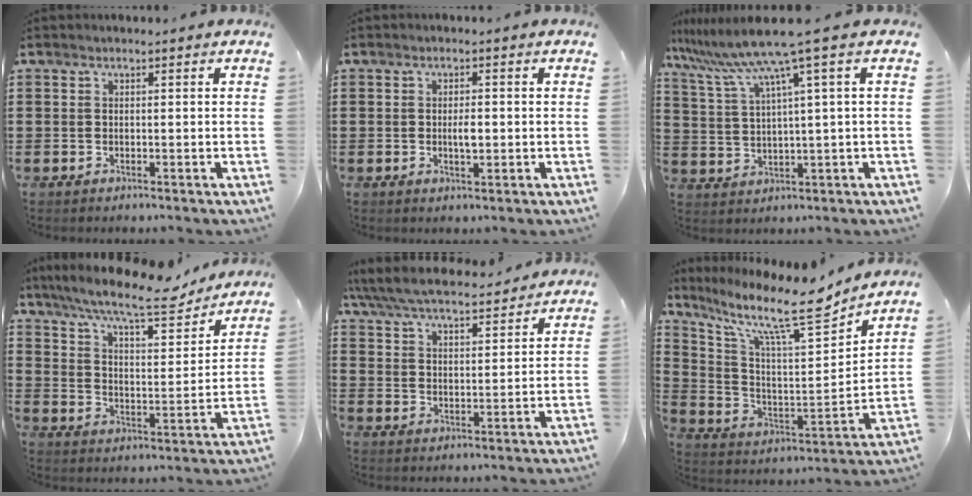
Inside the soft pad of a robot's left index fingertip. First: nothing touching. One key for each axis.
{"total": 2.5, "fx": -0.1, "fy": 0.8, "fz": 2.4, "tx": -0.046, "ty": 0.000, "tz": -0.002}
{"total": 8.7, "fx": 5.4, "fy": -0.7, "fz": 6.8, "tx": -0.167, "ty": -0.035, "tz": 0.083}
{"total": 11.3, "fx": 9.7, "fy": 1.2, "fz": 5.7, "tx": -0.129, "ty": -0.054, "tz": 0.161}
{"total": 6.1, "fx": 5.7, "fy": 0.6, "fz": 1.9, "tx": -0.063, "ty": -0.033, "tz": 0.097}
{"total": 12.6, "fx": 9.3, "fy": 2.6, "fz": 8.2, "tx": -0.171, "ty": -0.061, "tz": 0.147}